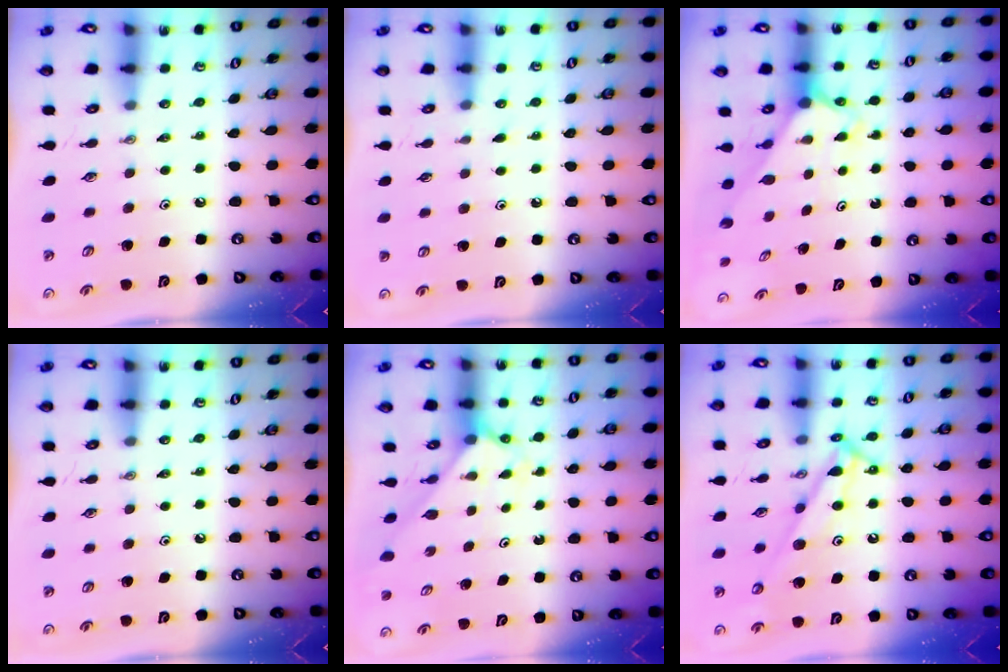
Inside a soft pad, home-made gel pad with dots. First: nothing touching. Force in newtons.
{"total": 1.6, "press": 1.6, "slide": 0.3}
{"total": 2.2, "press": 2.2, "slide": 0.2}
{"total": 0.0}
{"total": 2.3, "press": 2.3, "slide": 0.2}
{"total": 10.6, "press": 10.6, "slide": 0.3}